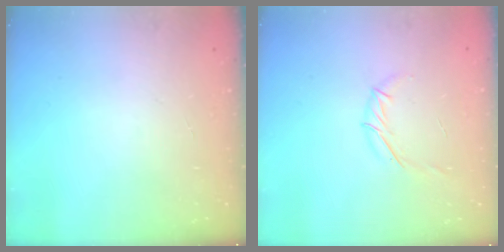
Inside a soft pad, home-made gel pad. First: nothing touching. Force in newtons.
{"total": 4.2, "press": 4.1, "slide": 0.9}